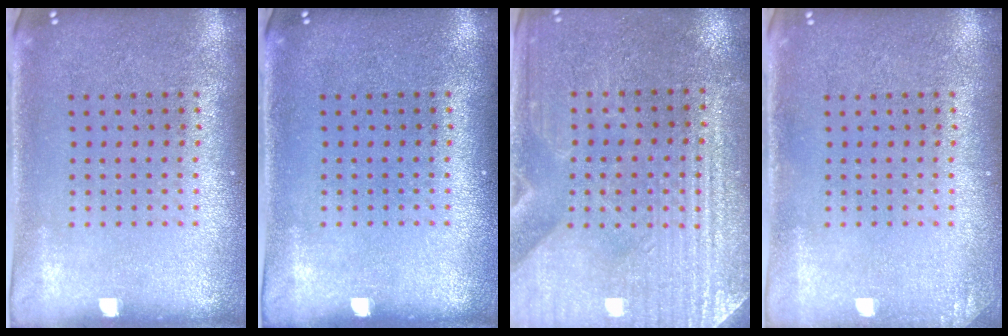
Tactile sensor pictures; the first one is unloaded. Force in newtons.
{"total": 0.0}
{"total": 3.2, "press": 3.0, "slide": 0.9}
{"total": 0.9, "press": 0.9, "slide": 0.2}